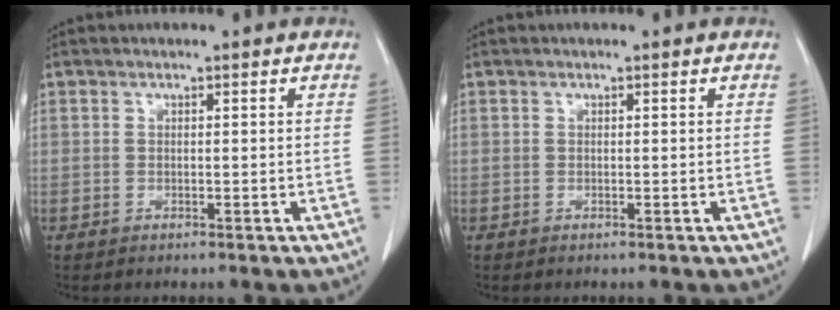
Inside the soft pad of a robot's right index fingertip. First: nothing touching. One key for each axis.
{"total": 0.0}